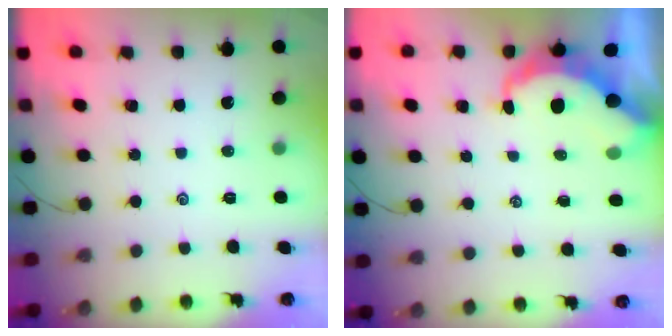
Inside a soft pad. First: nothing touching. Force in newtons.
{"total": 7.5, "press": 7.5, "slide": 0.9}